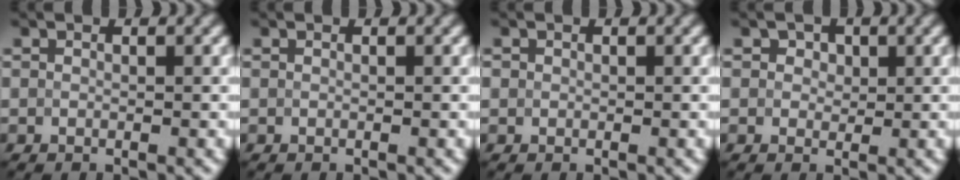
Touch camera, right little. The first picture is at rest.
{"total": 0.0}
{"total": 0.0}
{"total": 1.9, "force": [0.9, 1.4, 1.0], "torque": [-0.012, 0.010, 0.003]}